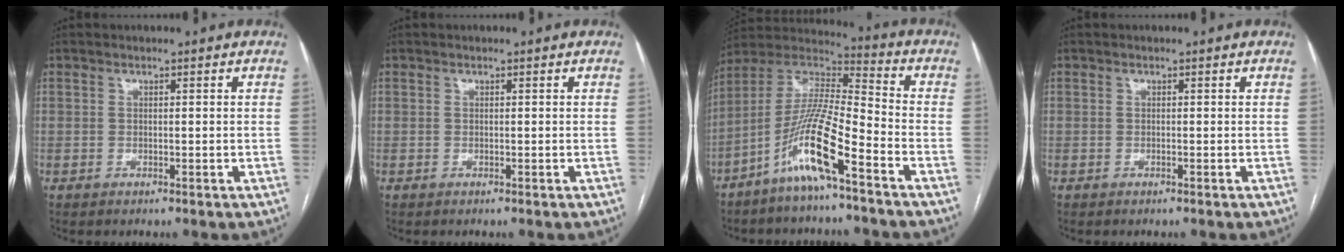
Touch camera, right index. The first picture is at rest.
{"total": 0.0}
{"total": 13.0, "force": [-7.1, 0.8, 10.8], "torque": [-0.224, -0.001, -0.142]}
{"total": 0.0}